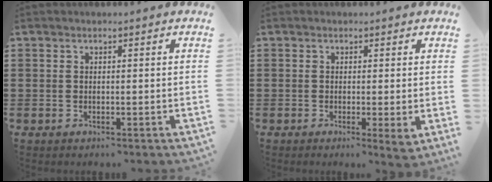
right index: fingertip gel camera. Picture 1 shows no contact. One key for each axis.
{"total": 1.6, "fx": -0.2, "fy": 0.1, "fz": 1.6, "tx": -0.031, "ty": -0.003, "tz": -0.002}